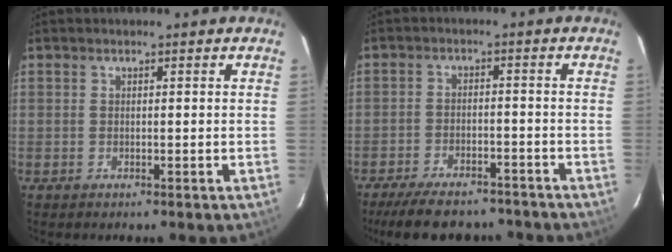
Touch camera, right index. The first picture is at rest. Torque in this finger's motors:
{"motor_torque": [1.18, -0.96, 0.50, 0.10]}